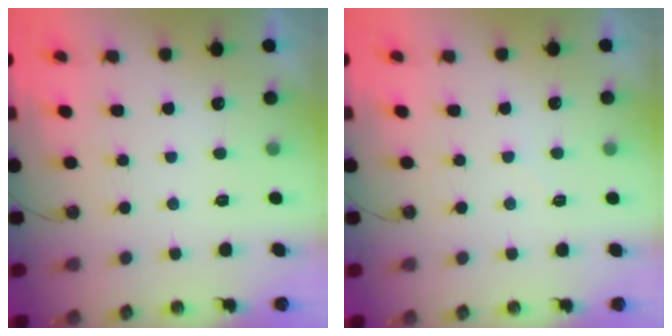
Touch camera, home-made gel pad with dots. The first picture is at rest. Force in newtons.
{"total": 2.2, "press": 2.2, "slide": 0.4}